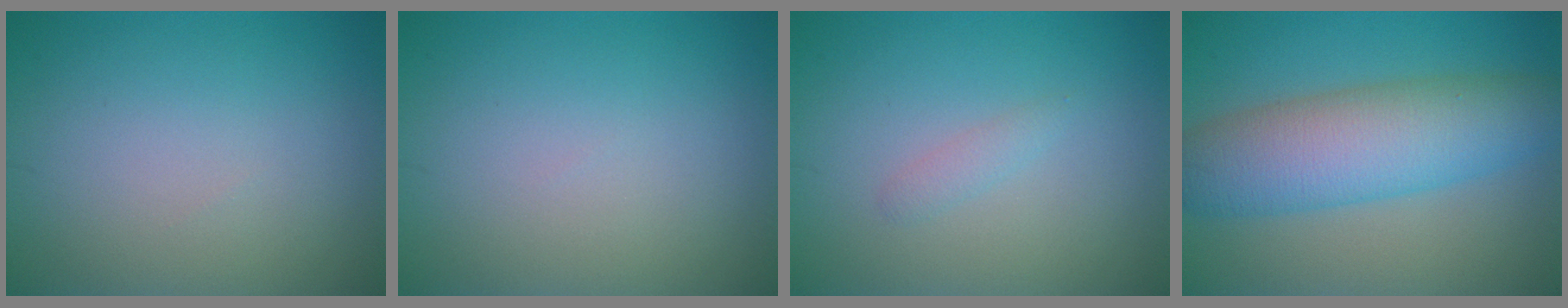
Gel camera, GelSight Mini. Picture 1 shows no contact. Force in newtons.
{"total": 0.0}
{"total": 0.9, "press": 0.9, "slide": 0.0}
{"total": 8.3, "press": 8.2, "slide": 0.4}